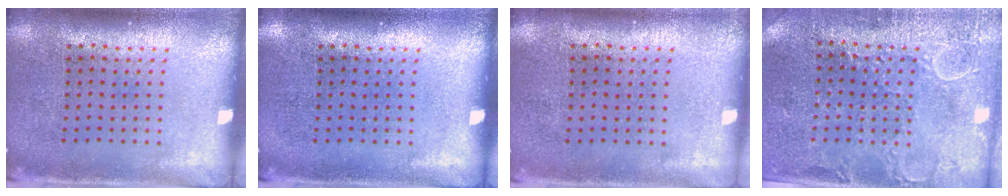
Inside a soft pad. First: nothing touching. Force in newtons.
{"total": 0.0}
{"total": 0.0}
{"total": 2.7, "press": 2.6, "slide": 0.7}